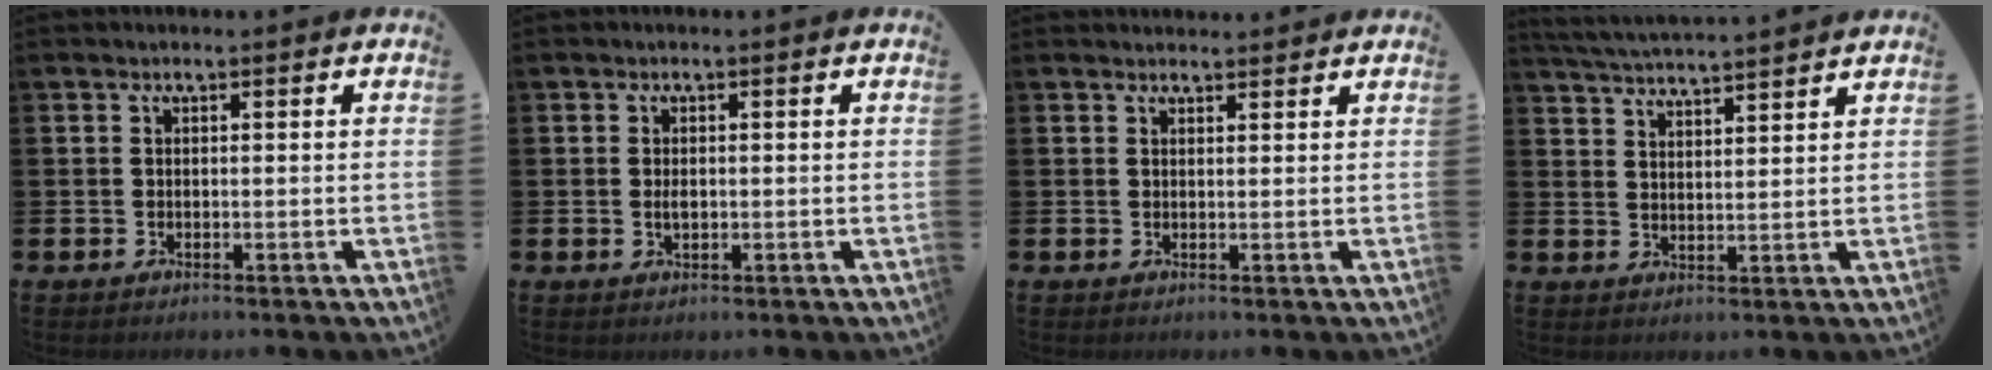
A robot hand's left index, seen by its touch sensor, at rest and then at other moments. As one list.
[{"total": 1.3, "force": [0.1, 0.7, 1.1], "torque": [-0.019, 0.003, 0.000]}, {"total": 1.5, "force": [1.4, 0.3, 0.0], "torque": [0.009, -0.006, 0.025]}, {"total": 4.5, "force": [4.5, -0.3, 0.3], "torque": [-0.024, -0.027, 0.081]}]